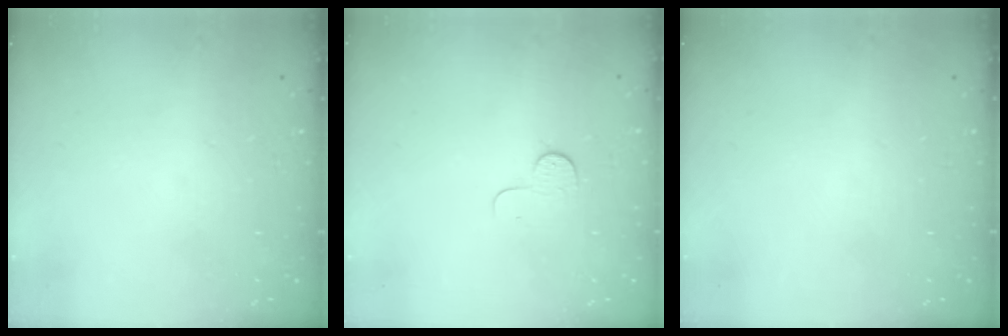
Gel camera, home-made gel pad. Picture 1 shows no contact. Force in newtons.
{"total": 4.8, "press": 4.8, "slide": 0.4}
{"total": 0.0}